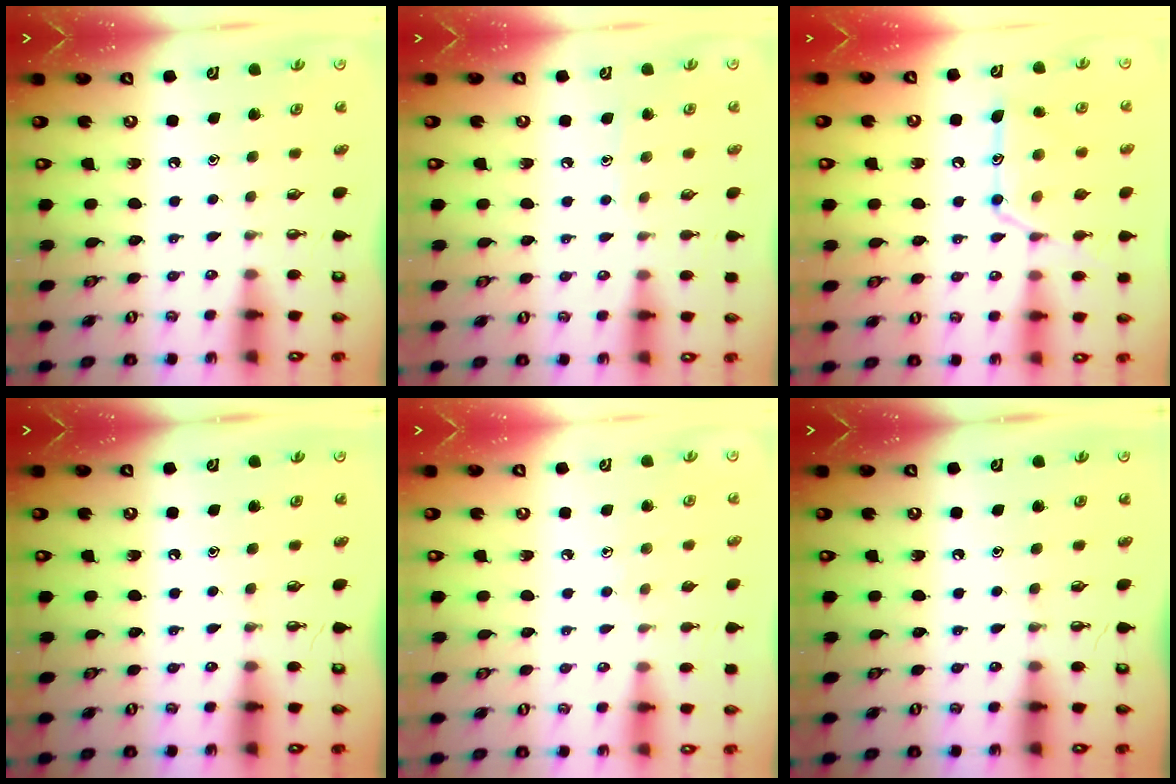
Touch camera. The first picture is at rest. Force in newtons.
{"total": 4.6, "press": 4.6, "slide": 0.5}
{"total": 16.5, "press": 16.5, "slide": 1.3}
{"total": 0.0}
{"total": 4.2, "press": 4.2, "slide": 0.4}
{"total": 0.0}